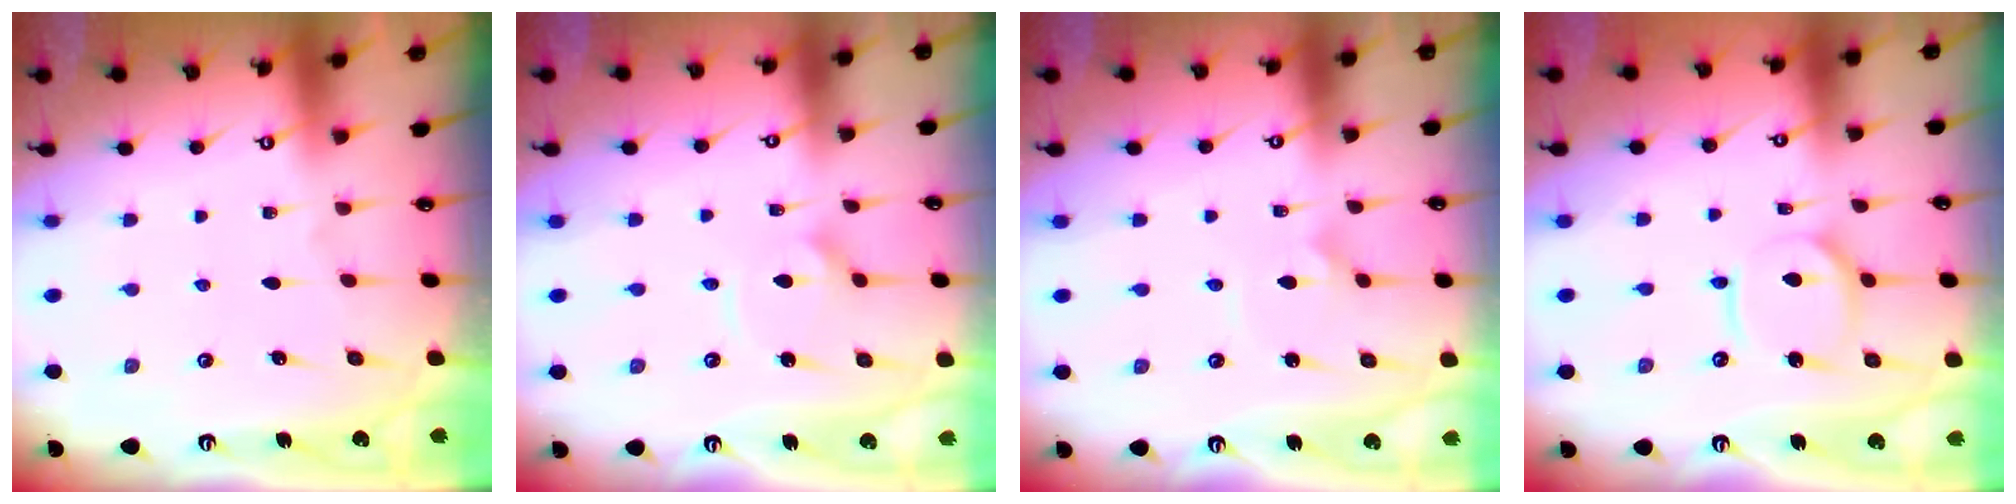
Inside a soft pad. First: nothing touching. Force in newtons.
{"total": 3.8, "press": 3.7, "slide": 0.4}
{"total": 2.4, "press": 2.4, "slide": 0.1}
{"total": 8.0, "press": 8.0, "slide": 0.7}